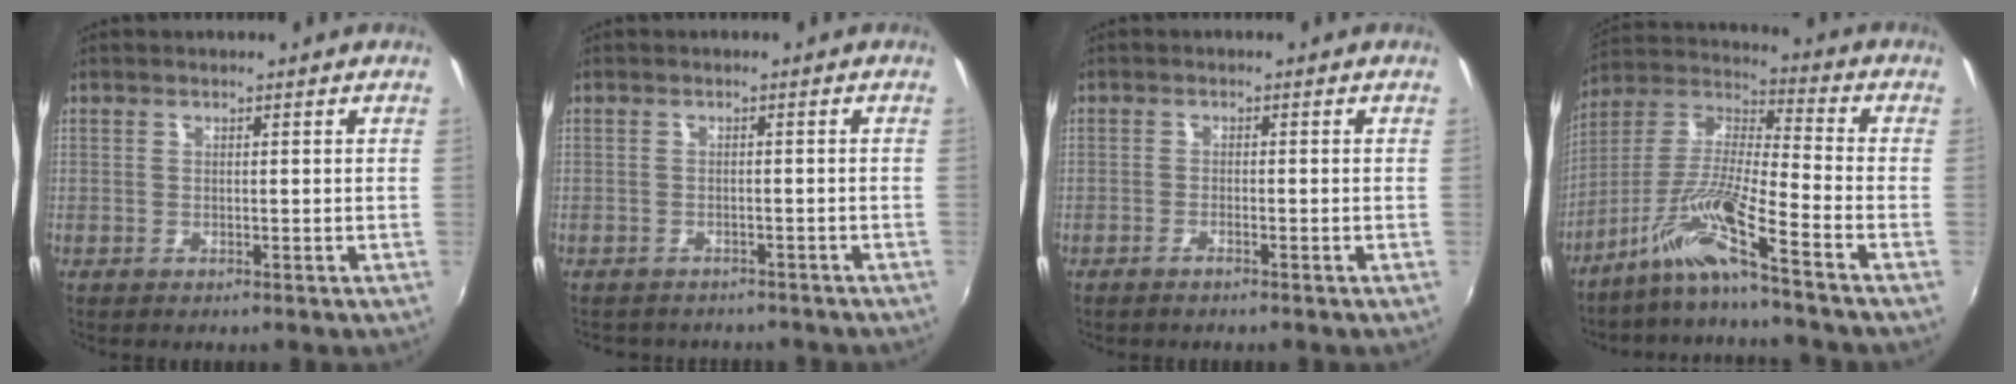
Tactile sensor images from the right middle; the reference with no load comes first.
{"total": 5.6, "force": [-4.8, 2.3, 1.6], "torque": [-0.037, -0.018, -0.063]}
{"total": 1.2, "force": [-1.0, 0.0, 0.6], "torque": [-0.016, 0.001, -0.023]}
{"total": 10.3, "force": [-7.5, -1.1, 6.9], "torque": [-0.137, 0.008, -0.152]}